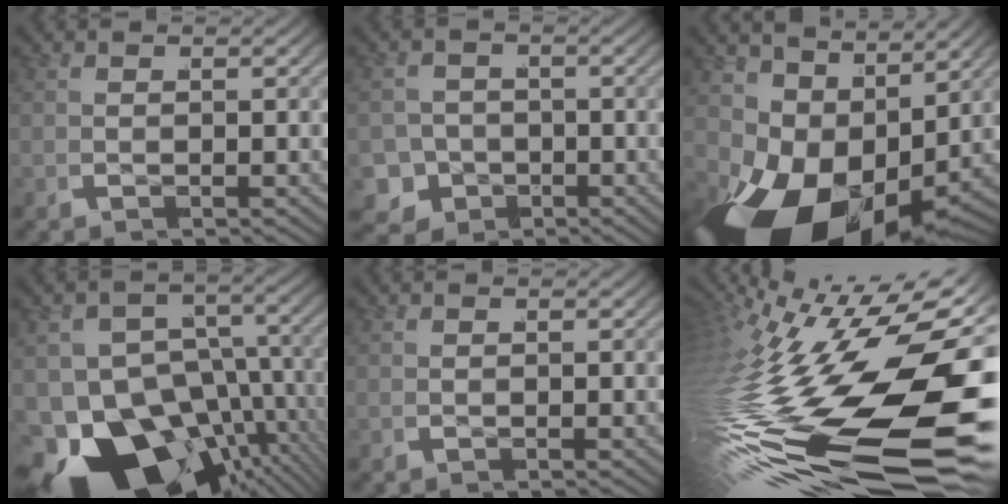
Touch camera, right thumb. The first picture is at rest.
{"total": 7.8, "force": [-3.6, 6.5, 2.4], "torque": [-0.056, -0.048, -0.047]}
{"total": 17.6, "force": [-4.0, 10.9, 13.1], "torque": [-0.270, -0.065, -0.031]}
{"total": 19.9, "force": [-8.1, 14.1, 11.5], "torque": [-0.217, -0.087, -0.111]}
{"total": 0.0}
{"total": 16.3, "force": [-2.5, 7.3, 14.4], "torque": [-0.273, -0.045, -0.010]}